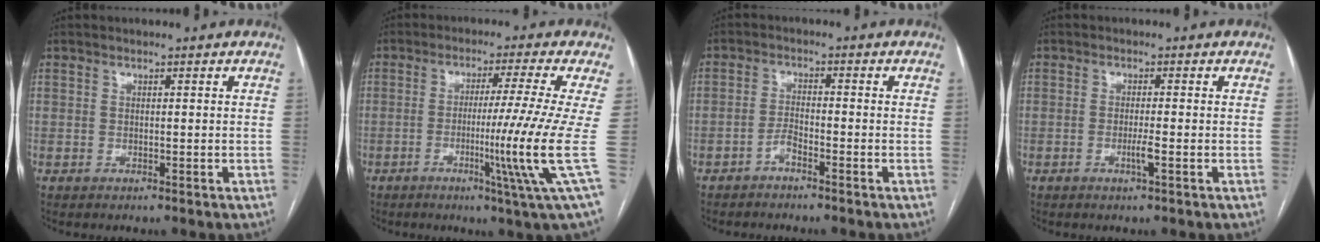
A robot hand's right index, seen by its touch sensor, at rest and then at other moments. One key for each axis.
{"total": 11.5, "fx": -2.1, "fy": -3.6, "fz": 10.7, "tx": -0.170, "ty": -0.029, "tz": -0.036}
{"total": 2.2, "fx": -1.7, "fy": 0.3, "fz": 1.4, "tx": -0.026, "ty": 0.003, "tz": -0.035}
{"total": 2.0, "fx": -0.7, "fy": -0.1, "fz": 1.9, "tx": -0.035, "ty": -0.001, "tz": -0.012}